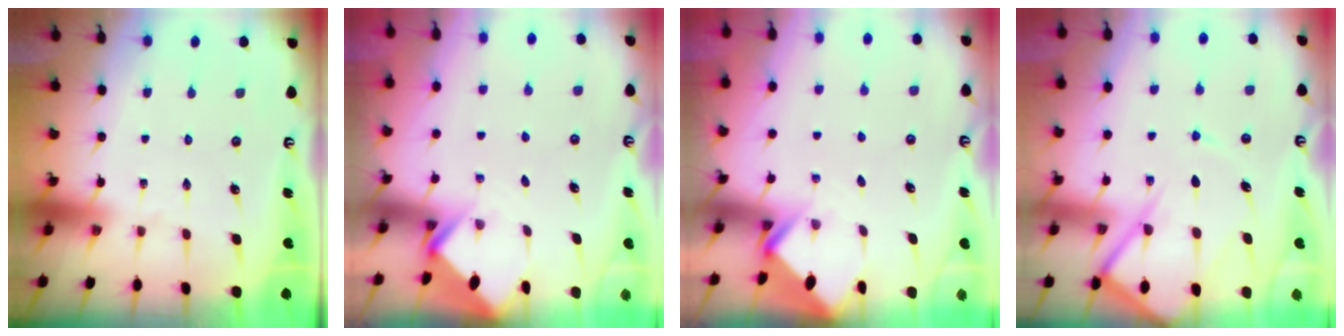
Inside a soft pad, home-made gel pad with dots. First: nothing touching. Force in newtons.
{"total": 2.7, "press": 2.7, "slide": 0.2}
{"total": 2.7, "press": 2.7, "slide": 0.2}
{"total": 10.3, "press": 10.2, "slide": 1.2}